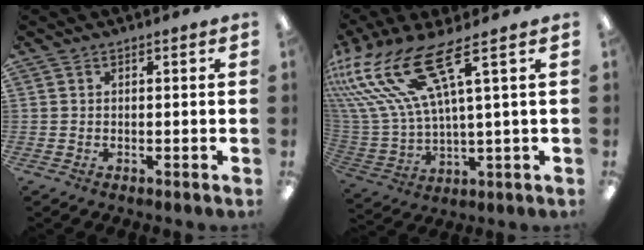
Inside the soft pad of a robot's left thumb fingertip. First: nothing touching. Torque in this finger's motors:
{"motor_torque": [0.46, 0.61, 1.28, -1.49, 0.75]}